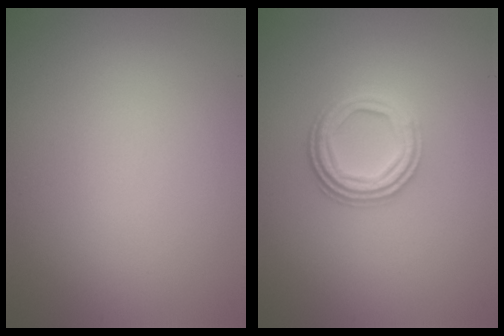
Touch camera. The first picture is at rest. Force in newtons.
{"total": 3.6, "press": 3.0, "slide": 2.0}